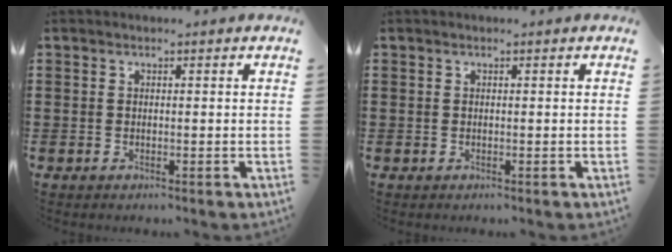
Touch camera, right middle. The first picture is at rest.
{"total": 0.0}